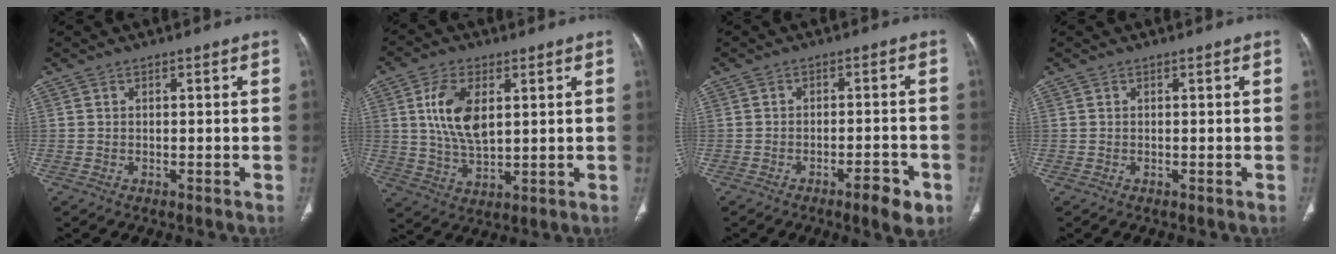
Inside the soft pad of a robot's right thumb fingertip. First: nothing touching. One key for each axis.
{"total": 10.2, "fx": 2.6, "fy": 5.4, "fz": 8.2, "tx": -0.154, "ty": -0.011, "tz": 0.053}
{"total": 5.7, "fx": -3.3, "fy": 1.5, "fz": 4.4, "tx": -0.055, "ty": 0.014, "tz": -0.044}
{"total": 0.0}